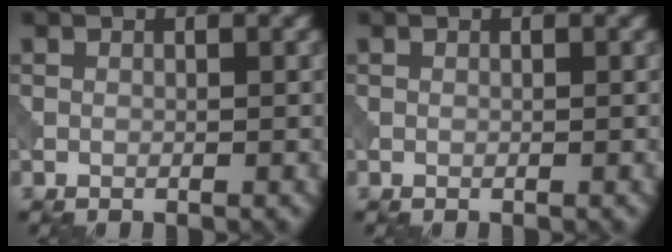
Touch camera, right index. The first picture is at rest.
{"total": 0.0}